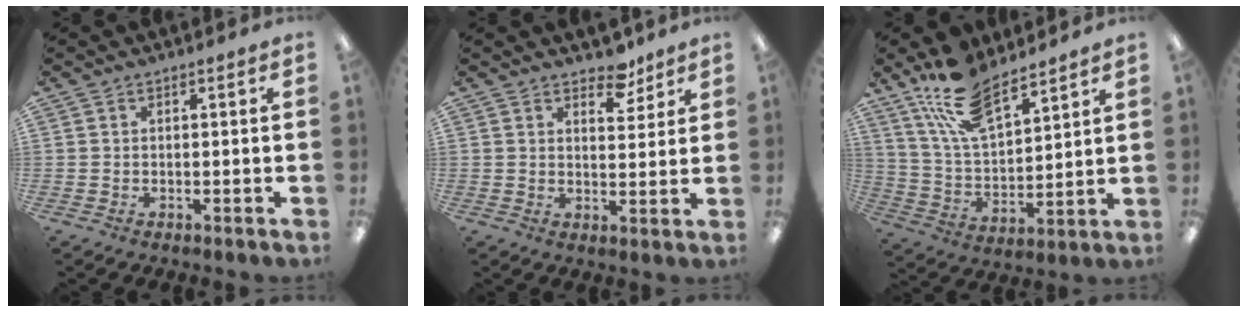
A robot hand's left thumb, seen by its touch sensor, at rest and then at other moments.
{"total": 6.2, "force": [5.2, 2.8, 1.9], "torque": [-0.010, -0.033, 0.089]}
{"total": 16.2, "force": [12.1, 6.7, 8.6], "torque": [-0.179, -0.053, 0.220]}